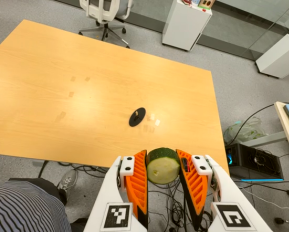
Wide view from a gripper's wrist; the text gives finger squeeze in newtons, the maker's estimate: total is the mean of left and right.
{"total": 12.5, "left": 12.1, "right": 13.0}